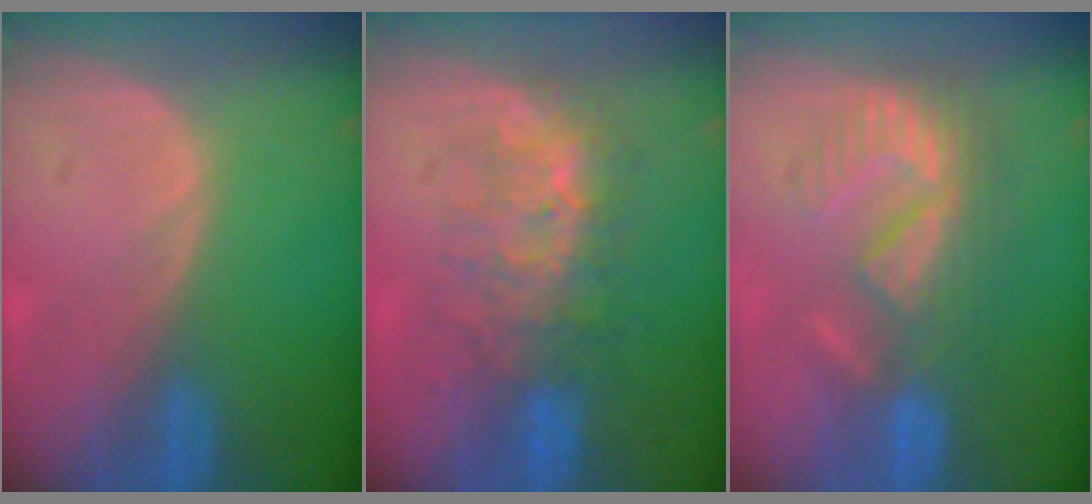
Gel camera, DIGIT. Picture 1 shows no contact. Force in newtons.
{"total": 7.6, "press": 7.3, "slide": 2.2}
{"total": 9.2, "press": 8.0, "slide": 4.5}